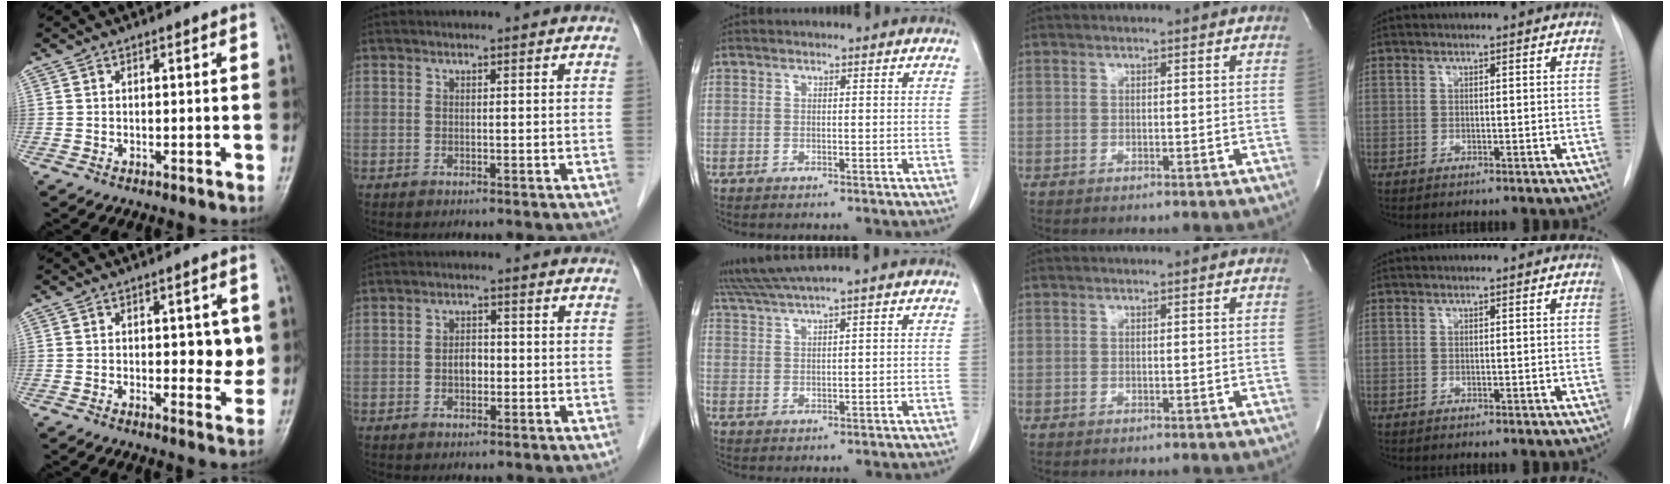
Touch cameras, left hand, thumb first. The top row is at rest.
{"thumb": {"total": 6.1, "force": [0.5, 2.9, 5.4], "torque": [-0.047, -0.008, 0.008]}, "index": {"total": 2.7, "force": [-0.7, 1.7, 2.0], "torque": [-0.033, 0.010, -0.011]}, "middle": {"total": 5.4, "force": [4.6, -1.3, 2.5], "torque": [-0.052, 0.015, 0.091]}}